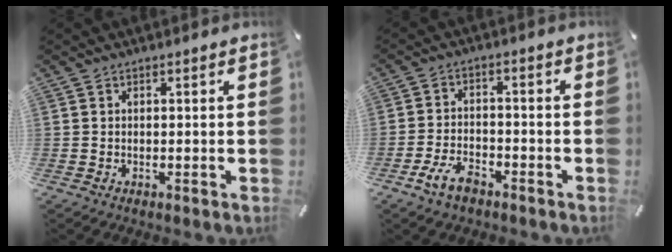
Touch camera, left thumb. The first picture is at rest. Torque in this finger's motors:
{"motor_torque": [-0.40, 0.67, 0.27, 0.22, 0.02]}